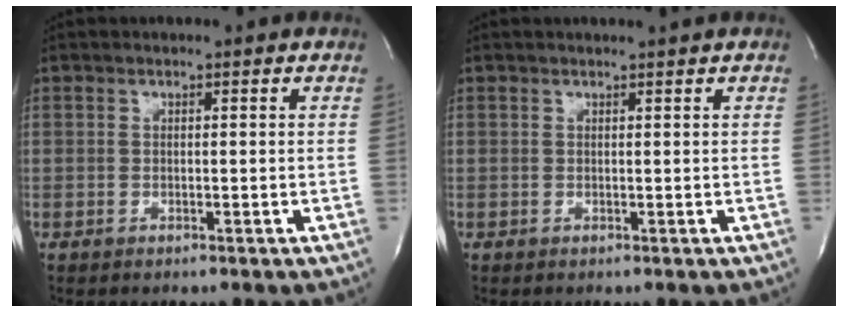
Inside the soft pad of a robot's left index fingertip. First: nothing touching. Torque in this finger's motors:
{"motor_torque": [-0.09, 0.10, -0.05, -0.03]}